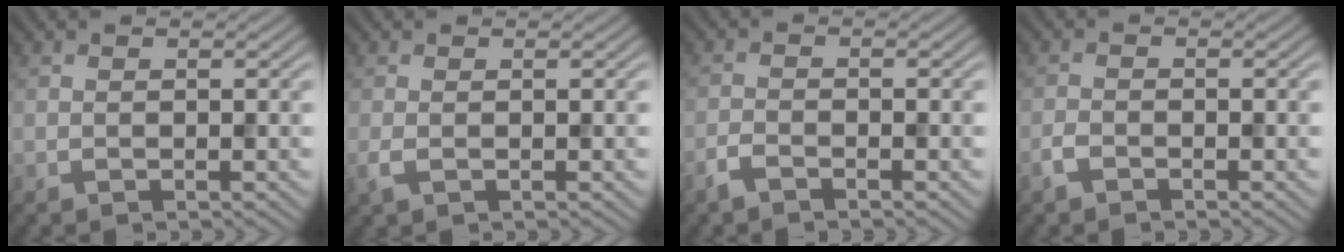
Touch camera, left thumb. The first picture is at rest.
{"total": 1.2, "force": [-0.2, 0.5, 1.1], "torque": [-0.030, -0.002, -0.006]}
{"total": 1.9, "force": [-1.5, 0.5, 1.1], "torque": [-0.027, -0.001, -0.038]}
{"total": 1.6, "force": [-1.1, 0.7, 0.8], "torque": [-0.018, 0.001, -0.028]}